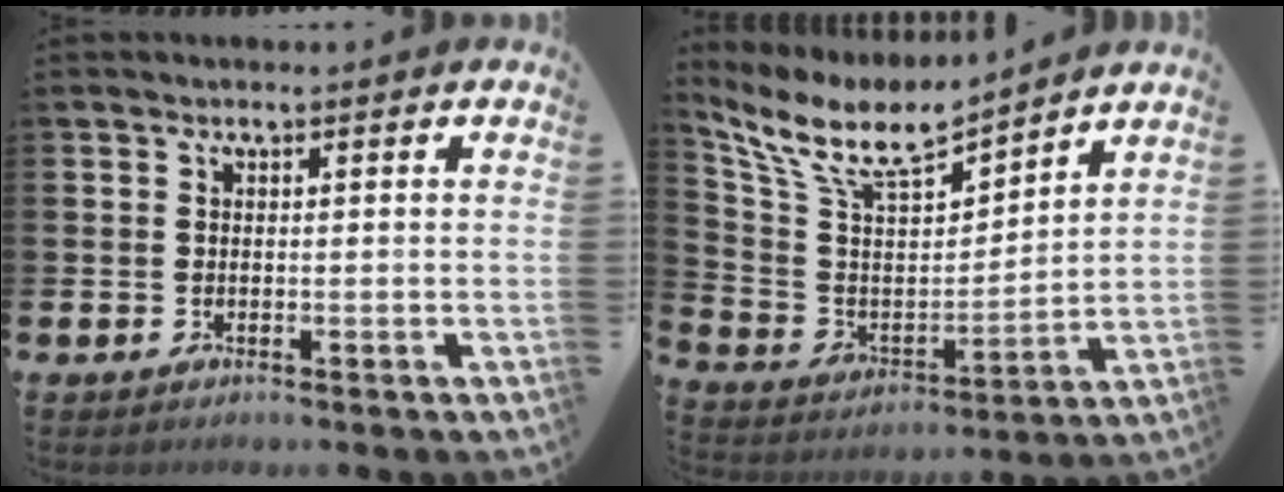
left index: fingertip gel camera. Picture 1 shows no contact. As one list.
[{"total": 9.4, "force": [8.3, 2.5, 3.8], "torque": [-0.117, -0.054, 0.144]}]